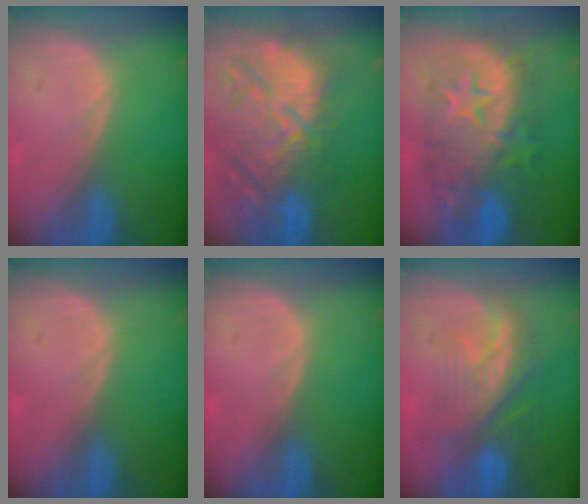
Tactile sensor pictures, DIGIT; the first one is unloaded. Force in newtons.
{"total": 14.0, "press": 12.5, "slide": 6.2}
{"total": 12.6, "press": 12.6, "slide": 1.1}
{"total": 0.0}
{"total": 0.0}
{"total": 8.7, "press": 8.3, "slide": 2.6}